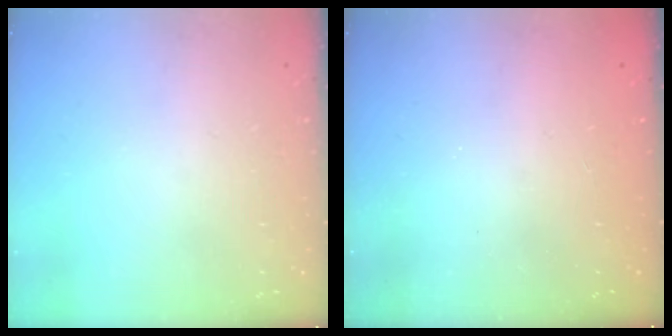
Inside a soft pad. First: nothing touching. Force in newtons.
{"total": 2.3, "press": 2.2, "slide": 0.8}